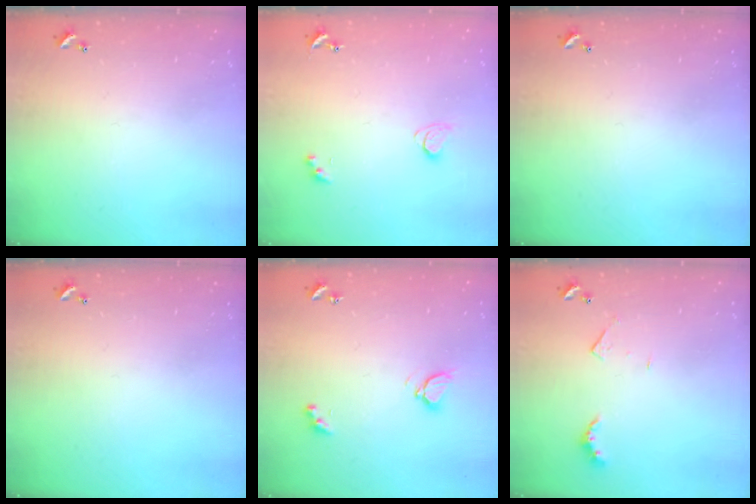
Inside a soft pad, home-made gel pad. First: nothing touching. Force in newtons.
{"total": 2.1, "press": 2.0, "slide": 0.7}
{"total": 0.0}
{"total": 0.0}
{"total": 3.3, "press": 3.3, "slide": 0.5}
{"total": 5.4, "press": 5.4, "slide": 0.8}